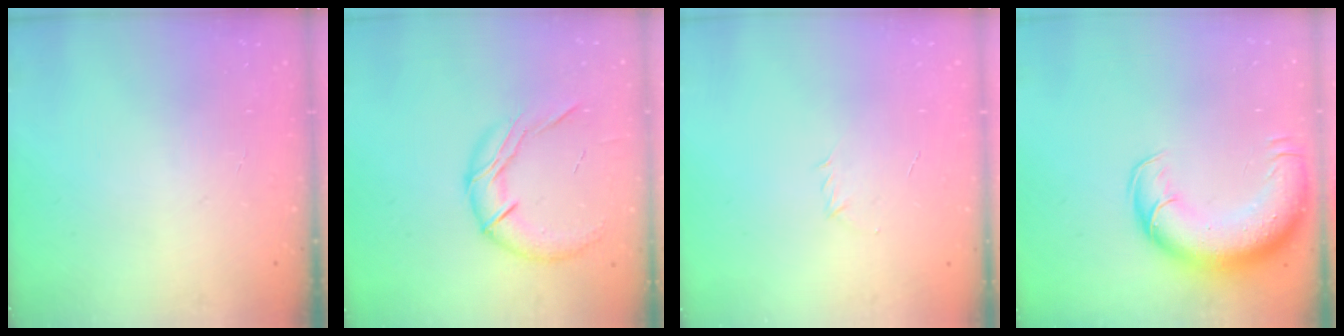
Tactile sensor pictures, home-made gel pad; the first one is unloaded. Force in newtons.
{"total": 12.1, "press": 12.0, "slide": 1.1}
{"total": 2.9, "press": 2.8, "slide": 0.8}
{"total": 16.2, "press": 15.7, "slide": 3.9}